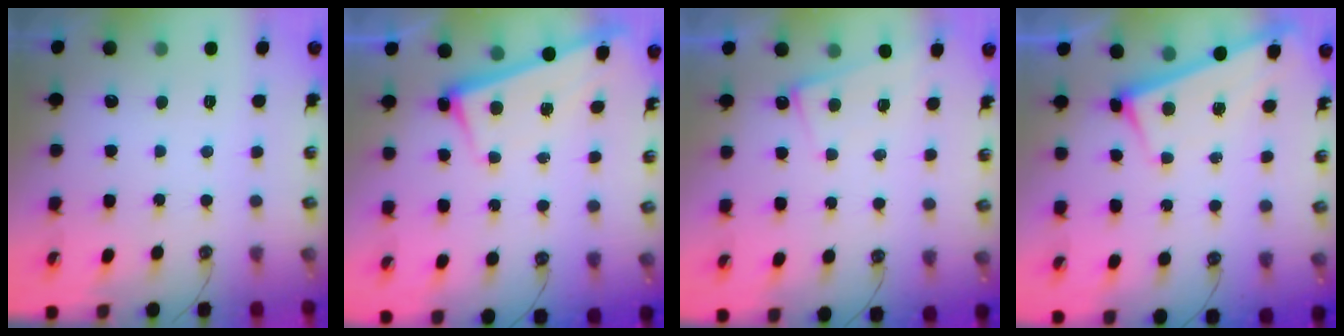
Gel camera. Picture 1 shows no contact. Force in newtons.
{"total": 2.8, "press": 2.7, "slide": 0.4}
{"total": 1.3, "press": 1.2, "slide": 0.4}
{"total": 3.1, "press": 3.1, "slide": 0.1}